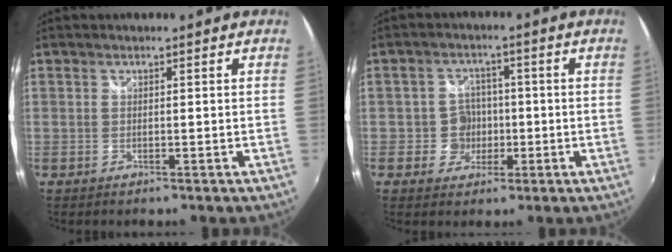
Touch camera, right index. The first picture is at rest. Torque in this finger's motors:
{"motor_torque": [0.15, 0.12, 0.11, 0.03]}